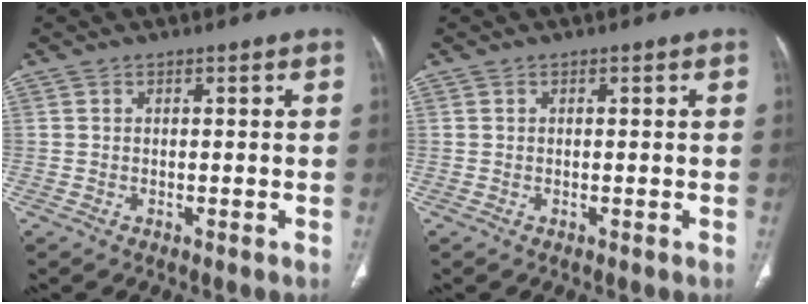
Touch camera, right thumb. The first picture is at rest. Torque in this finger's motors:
{"motor_torque": [-0.23, 0.23, 0.00, 0.00, 0.00]}